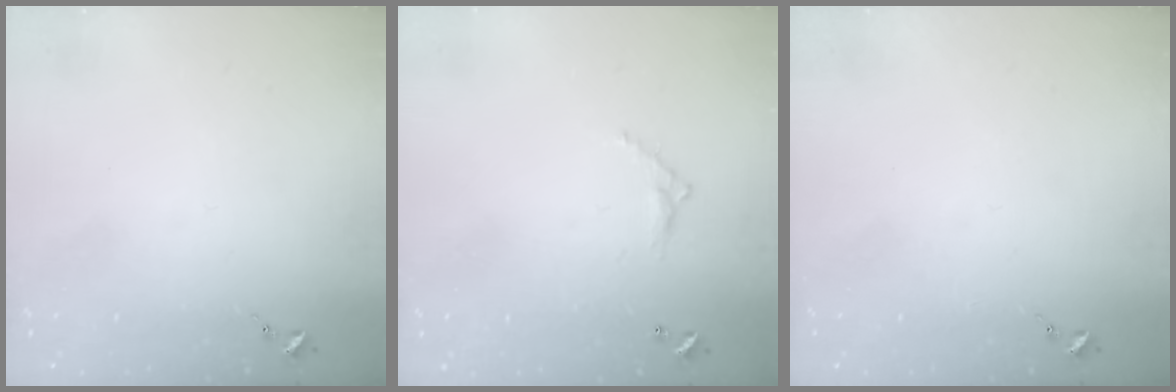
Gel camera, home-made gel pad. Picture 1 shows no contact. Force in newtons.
{"total": 4.6, "press": 4.6, "slide": 0.3}
{"total": 0.0}